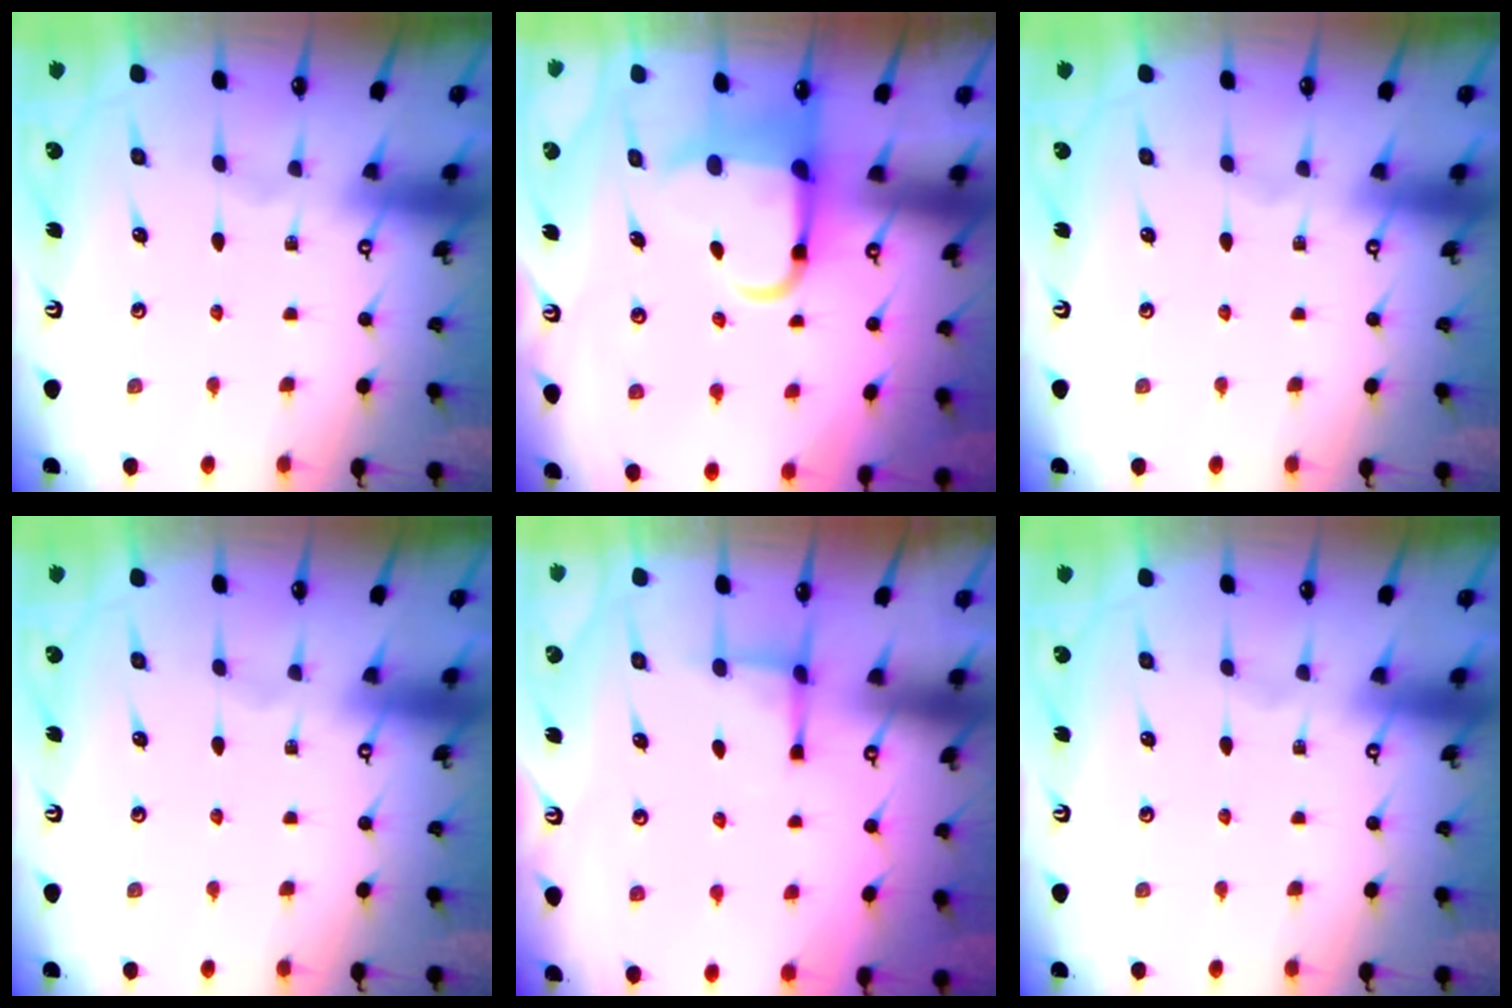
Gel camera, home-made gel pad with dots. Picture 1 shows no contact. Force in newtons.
{"total": 6.5, "press": 6.3, "slide": 1.4}
{"total": 0.0}
{"total": 0.0}
{"total": 2.6, "press": 2.6, "slide": 0.7}
{"total": 0.0}